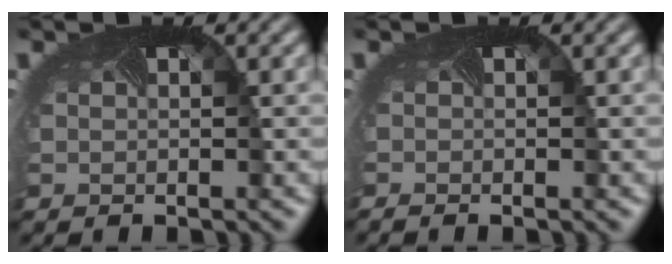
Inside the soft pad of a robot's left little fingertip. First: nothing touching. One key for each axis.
{"total": 0.7, "fx": -0.7, "fy": -0.2, "fz": 0.2, "tx": -0.006, "ty": -0.008, "tz": -0.011}